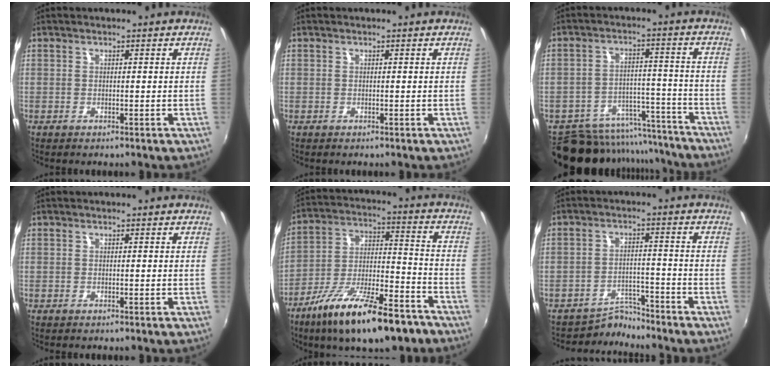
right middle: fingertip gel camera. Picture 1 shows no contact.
{"total": 0.0}
{"total": 16.8, "force": [-14.5, 7.3, 4.2], "torque": [-0.092, 0.038, -0.186]}
{"total": 0.0}
{"total": 19.9, "force": [-13.4, 5.8, 13.5], "torque": [-0.243, -0.027, -0.215]}
{"total": 4.4, "force": [-4.2, 0.7, -1.1], "torque": [0.015, 0.014, -0.069]}